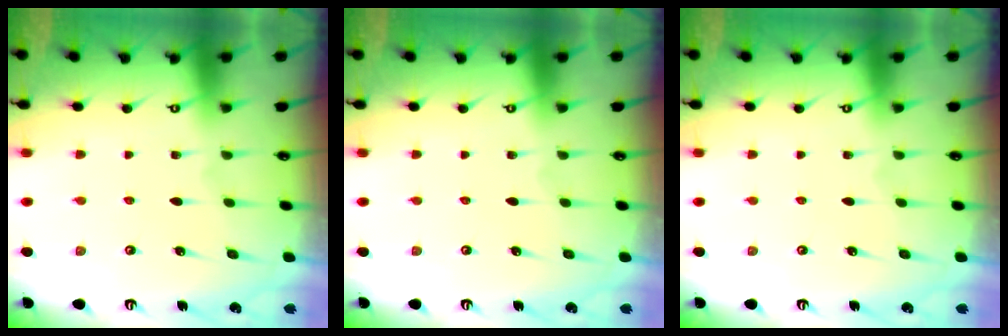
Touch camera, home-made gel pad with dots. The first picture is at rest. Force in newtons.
{"total": 0.0}
{"total": 0.0}